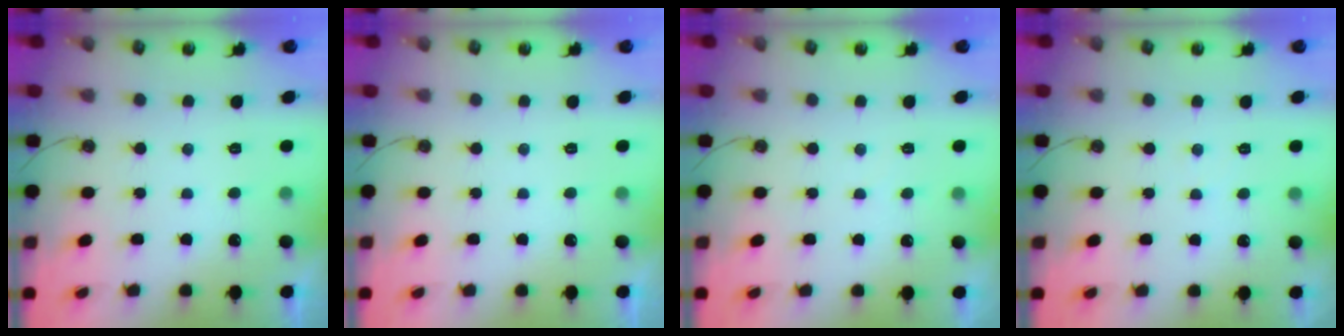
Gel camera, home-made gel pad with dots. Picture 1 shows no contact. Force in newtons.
{"total": 0.0}
{"total": 2.6, "press": 2.6, "slide": 0.4}
{"total": 2.5, "press": 2.4, "slide": 0.4}